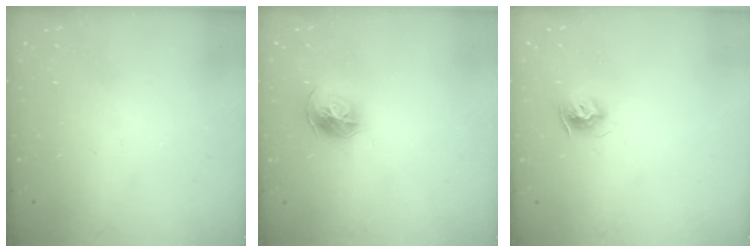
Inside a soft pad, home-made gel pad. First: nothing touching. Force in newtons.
{"total": 10.6, "press": 10.5, "slide": 1.2}
{"total": 8.1, "press": 8.1, "slide": 0.2}